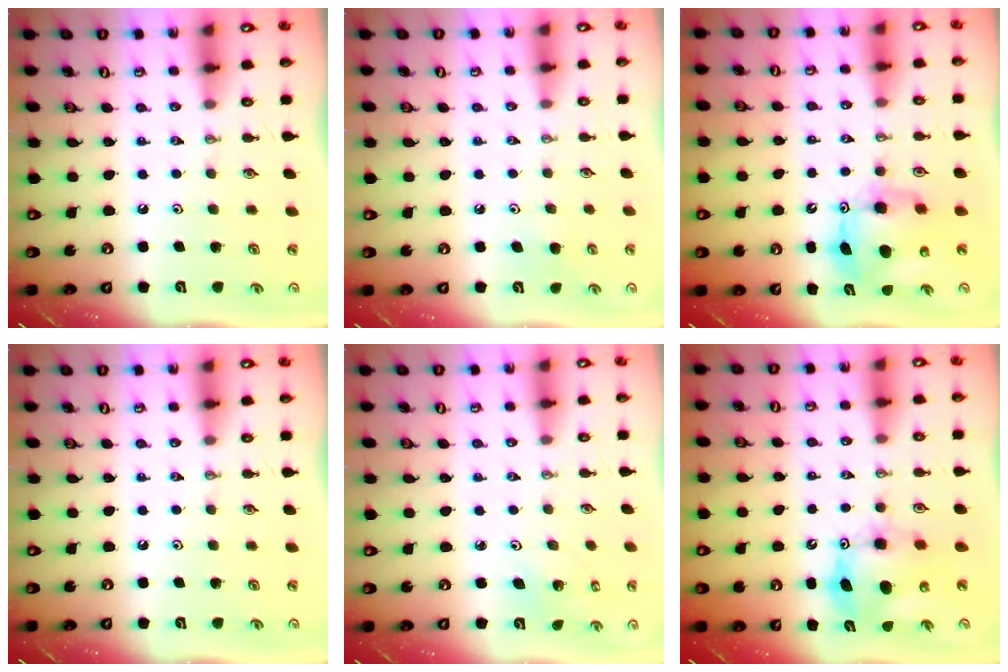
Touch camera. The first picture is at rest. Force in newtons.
{"total": 4.5, "press": 4.5, "slide": 0.4}
{"total": 9.7, "press": 9.7, "slide": 0.8}
{"total": 0.0}
{"total": 2.2, "press": 2.2, "slide": 0.2}
{"total": 10.1, "press": 10.0, "slide": 0.8}